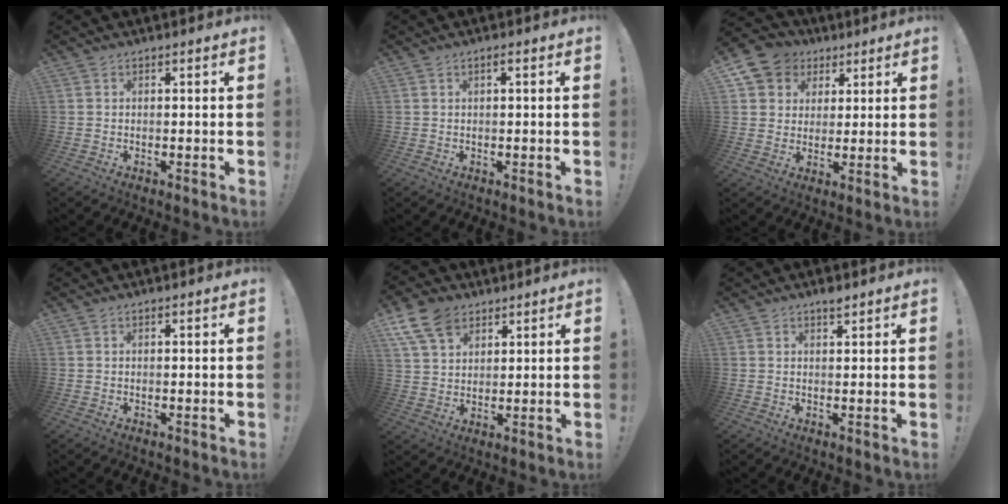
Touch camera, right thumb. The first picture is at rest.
{"total": 1.2, "force": [0.3, 0.1, 1.2], "torque": [-0.017, -0.002, 0.002]}
{"total": 8.8, "force": [3.6, 7.7, 2.1], "torque": [-0.025, -0.025, 0.074]}
{"total": 0.0}
{"total": 10.8, "force": [6.5, 6.9, 5.2], "torque": [-0.095, -0.025, 0.129]}
{"total": 2.1, "force": [1.7, 0.2, 1.2], "torque": [-0.011, -0.008, 0.027]}